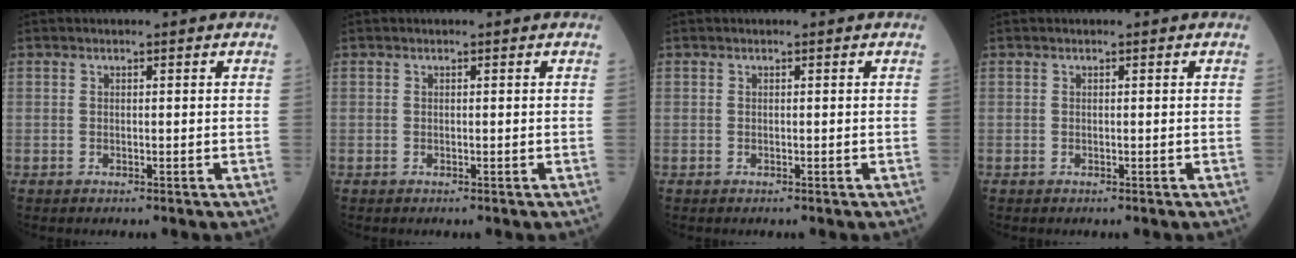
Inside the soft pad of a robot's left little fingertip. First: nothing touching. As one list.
[{"total": 0.0}, {"total": 0.0}, {"total": 0.0}]